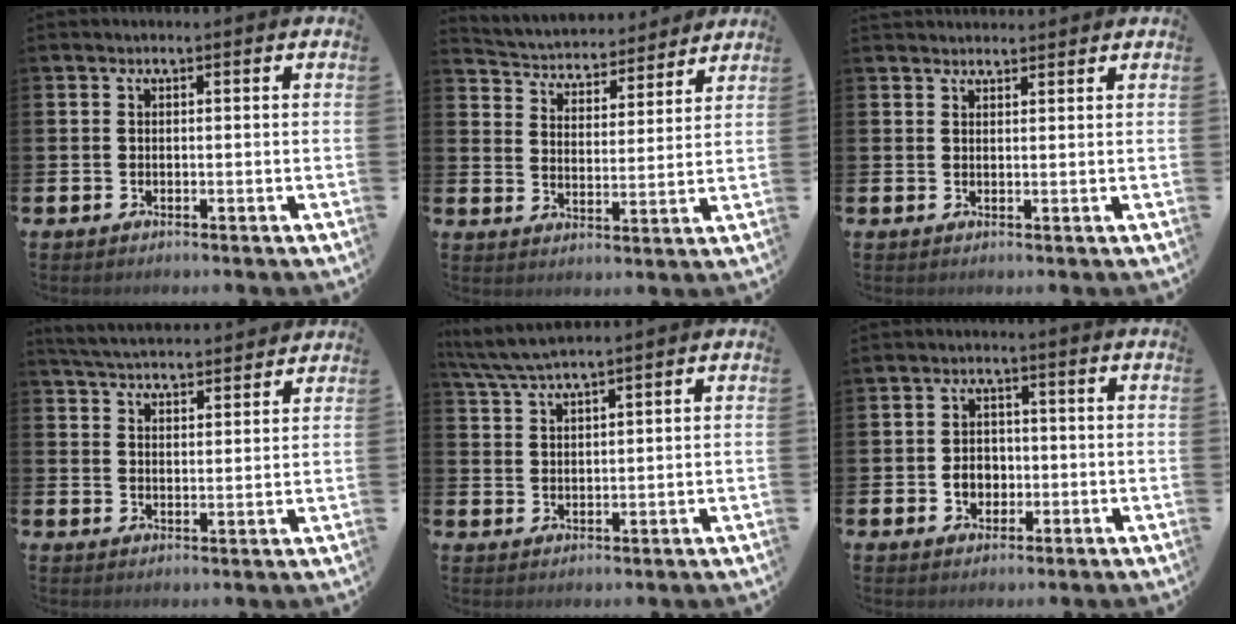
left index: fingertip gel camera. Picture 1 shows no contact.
{"total": 4.2, "force": [4.0, 1.4, 0.1], "torque": [-0.031, -0.038, 0.063]}
{"total": 1.9, "force": [1.9, 0.5, -0.1], "torque": [0.008, -0.009, 0.033]}
{"total": 4.9, "force": [4.9, 0.4, 0.4], "torque": [-0.029, -0.028, 0.088]}
{"total": 4.3, "force": [4.0, -0.1, 1.5], "torque": [-0.044, -0.013, 0.074]}
{"total": 3.3, "force": [-0.7, 2.7, 1.8], "torque": [-0.017, -0.003, -0.021]}